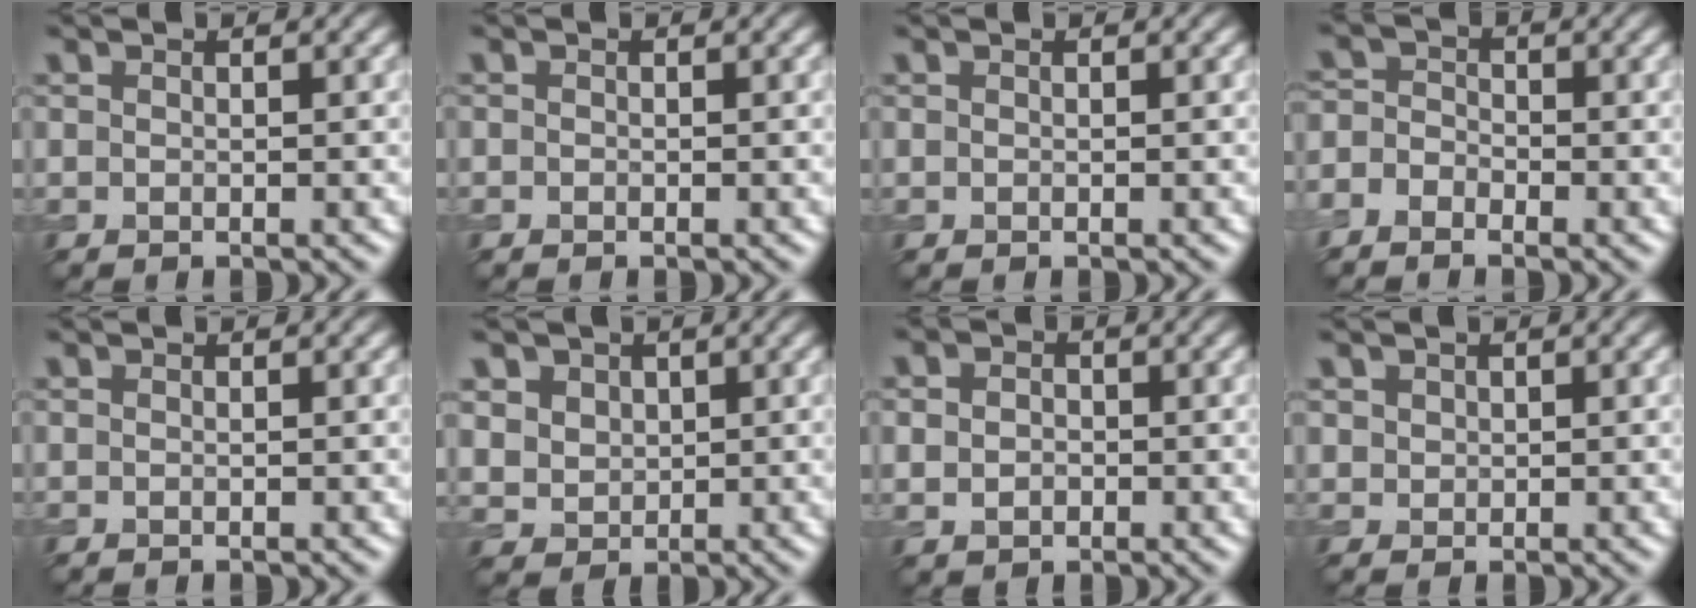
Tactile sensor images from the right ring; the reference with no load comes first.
{"total": 0.0}
{"total": 0.0}
{"total": 2.5, "force": [-1.7, 1.6, 0.8], "torque": [-0.009, 0.006, -0.042]}
{"total": 0.0}
{"total": 4.4, "force": [2.0, 3.6, 1.6], "torque": [-0.058, 0.005, 0.040]}
{"total": 2.5, "force": [0.0, 2.1, 1.3], "torque": [-0.018, 0.001, -0.009]}
{"total": 1.0, "force": [0.5, 0.9, 0.1], "torque": [0.001, -0.004, 0.013]}